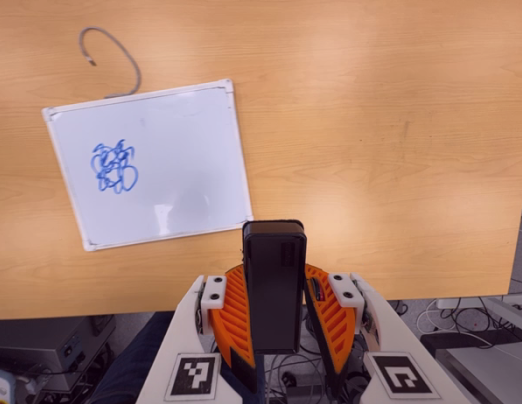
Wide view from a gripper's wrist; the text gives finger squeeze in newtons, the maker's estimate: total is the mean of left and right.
{"total": 7.5, "left": 6.7, "right": 8.4}